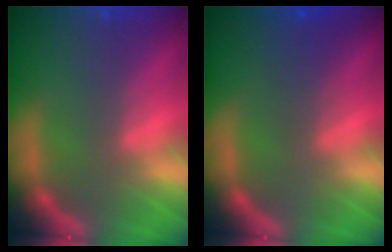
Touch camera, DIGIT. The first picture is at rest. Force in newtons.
{"total": 1.9}